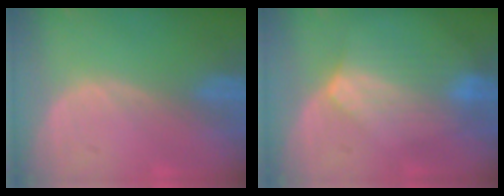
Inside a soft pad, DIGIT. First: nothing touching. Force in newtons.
{"total": 7.1, "press": 6.4, "slide": 3.0}